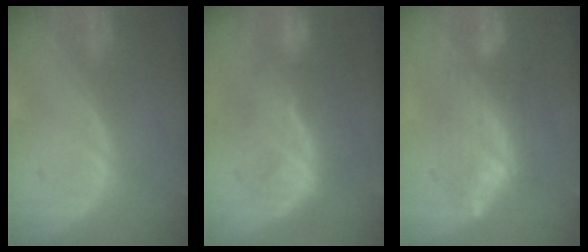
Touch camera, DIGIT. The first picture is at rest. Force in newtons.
{"total": 8.0, "press": 7.9, "slide": 1.2}
{"total": 6.9, "press": 6.6, "slide": 2.2}